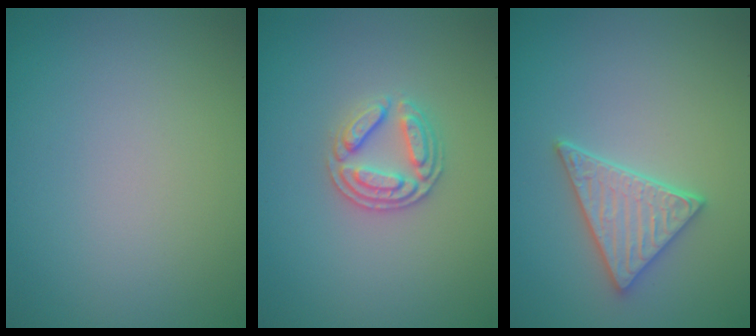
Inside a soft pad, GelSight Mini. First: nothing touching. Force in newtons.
{"total": 2.8, "press": 2.7, "slide": 0.7}
{"total": 3.3, "press": 3.1, "slide": 1.2}